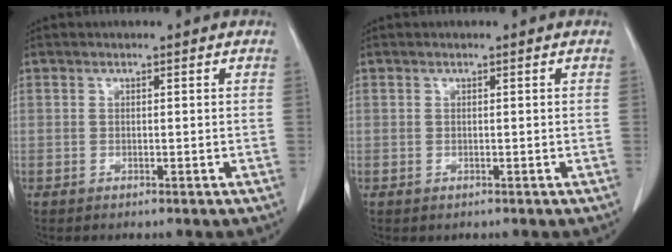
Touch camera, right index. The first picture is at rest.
{"total": 0.0}